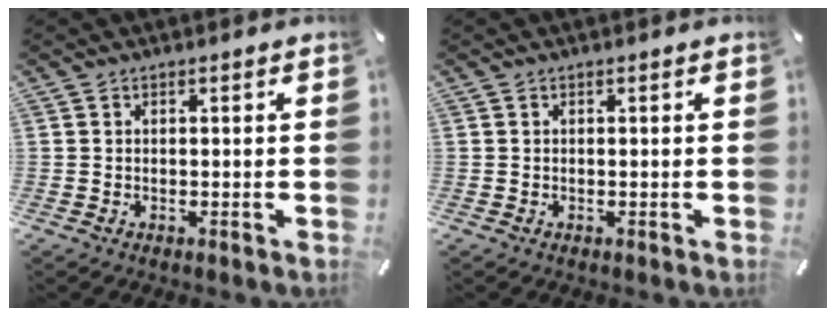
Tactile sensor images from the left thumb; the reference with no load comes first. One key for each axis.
{"total": 0.0}